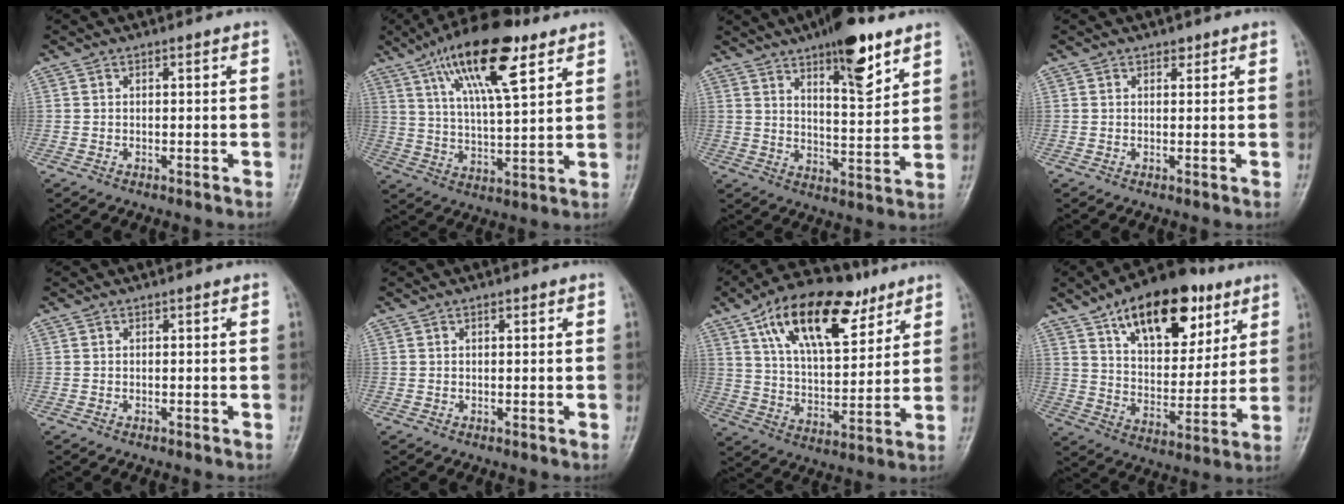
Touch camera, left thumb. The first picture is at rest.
{"total": 17.6, "force": [9.5, 5.6, 13.7], "torque": [-0.213, -0.025, 0.164]}
{"total": 12.9, "force": [8.0, 3.9, 9.3], "torque": [-0.117, -0.047, 0.124]}
{"total": 1.0, "force": [0.7, 0.6, 0.3], "torque": [0.002, -0.005, 0.008]}
{"total": 0.0}
{"total": 0.9, "force": [0.4, 0.4, 0.6], "torque": [-0.008, 0.000, 0.005]}
{"total": 20.0, "force": [10.7, 9.6, 13.9], "torque": [-0.193, -0.030, 0.185]}
{"total": 20.8, "force": [11.3, 10.7, 13.8], "torque": [-0.168, -0.037, 0.185]}